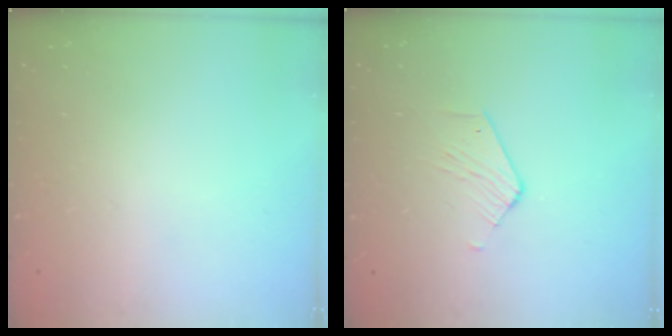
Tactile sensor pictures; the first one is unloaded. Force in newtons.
{"total": 2.6, "press": 2.6, "slide": 0.2}